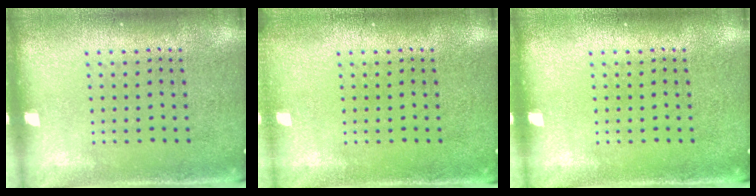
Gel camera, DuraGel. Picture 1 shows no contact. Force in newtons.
{"total": 0.7, "press": 0.7, "slide": 0.1}
{"total": 0.0}